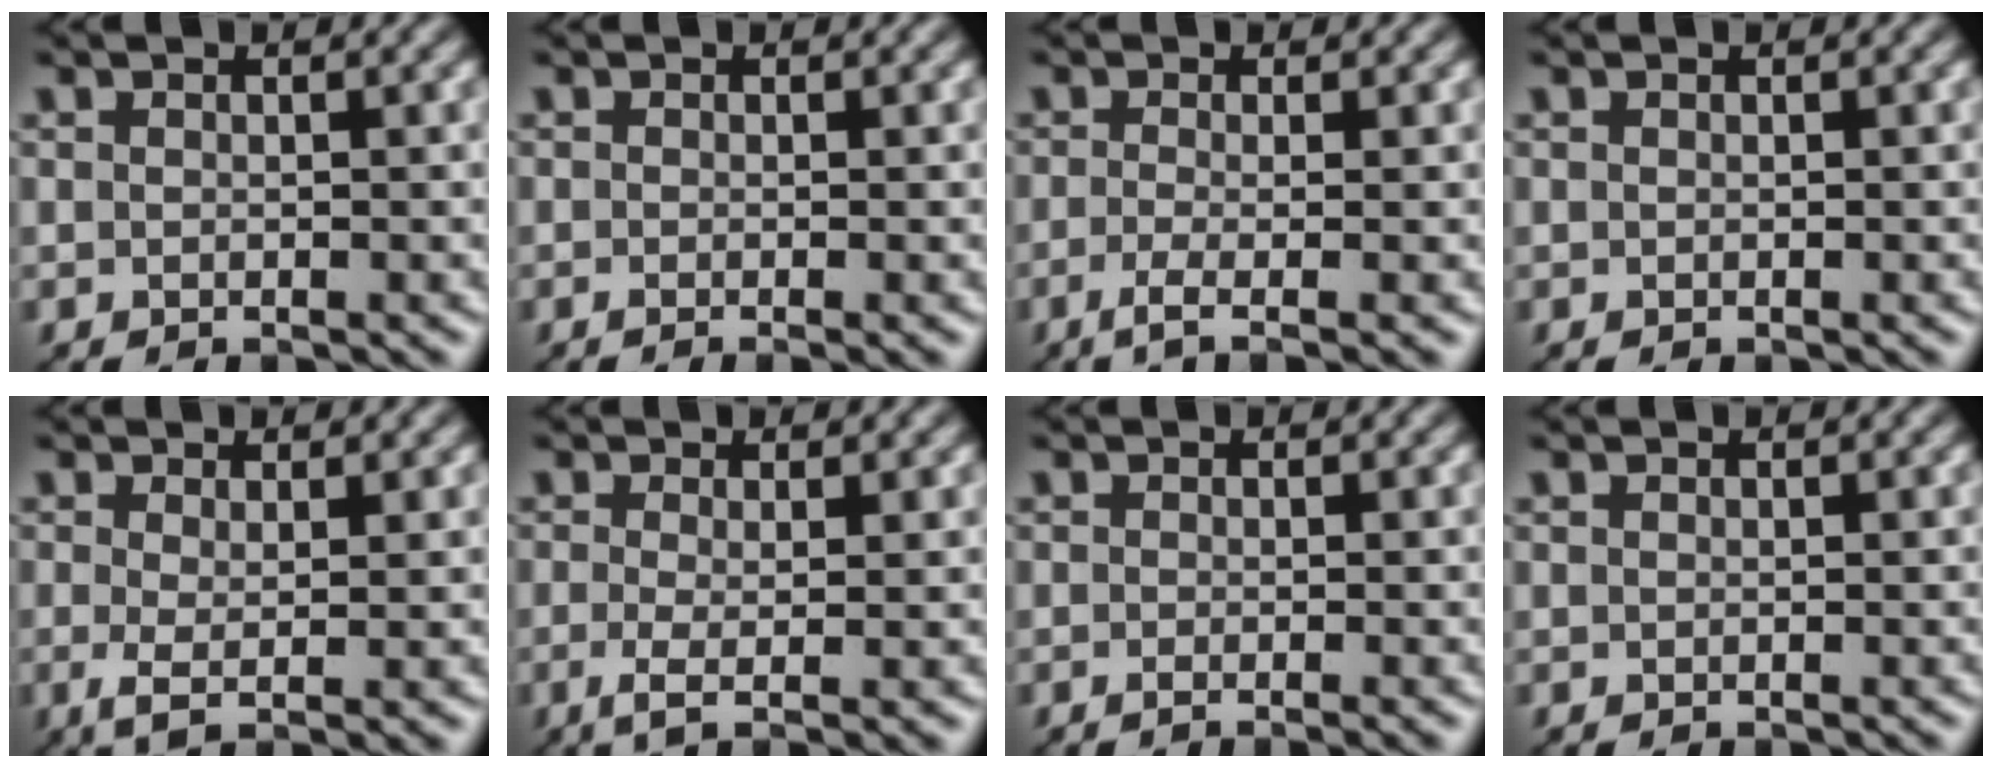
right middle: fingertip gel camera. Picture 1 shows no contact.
{"total": 1.4, "force": [-0.4, 0.4, 1.2], "torque": [-0.013, -0.010, -0.010]}
{"total": 3.1, "force": [-1.1, 0.9, 2.8], "torque": [-0.046, -0.009, -0.029]}
{"total": 0.0}
{"total": 2.3, "force": [0.0, 0.4, 2.3], "torque": [-0.046, -0.007, -0.001]}
{"total": 2.9, "force": [-0.4, 0.7, 2.8], "torque": [-0.053, -0.009, -0.010]}
{"total": 1.4, "force": [-0.5, 0.4, 1.3], "torque": [-0.012, -0.007, -0.013]}
{"total": 0.0}